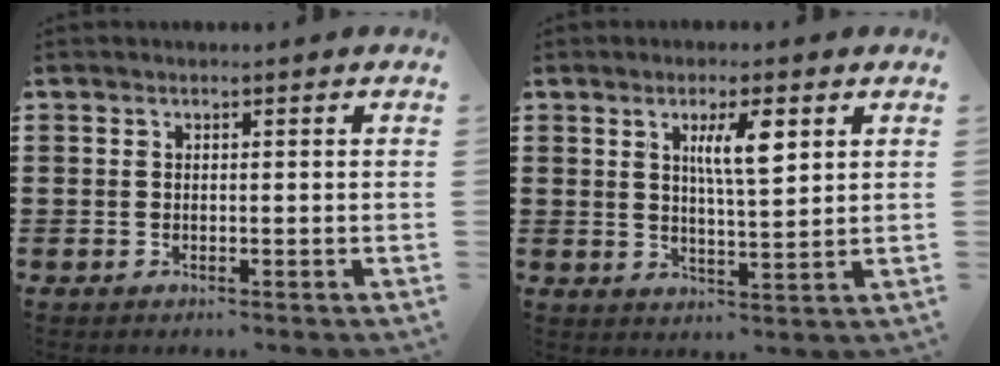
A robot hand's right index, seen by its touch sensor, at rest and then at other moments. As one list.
[{"total": 6.1, "force": [2.5, 1.4, 5.3], "torque": [-0.103, 0.006, 0.038]}]